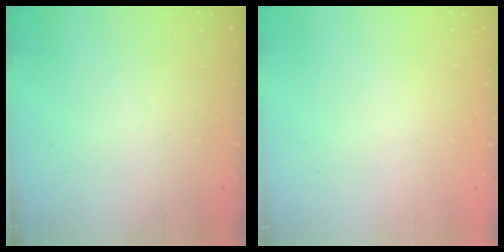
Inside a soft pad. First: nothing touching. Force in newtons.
{"total": 0.0}